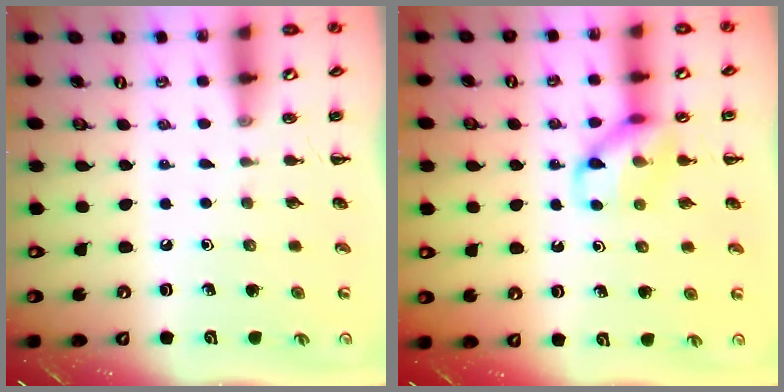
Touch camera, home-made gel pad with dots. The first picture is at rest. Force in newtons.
{"total": 12.8, "press": 12.7, "slide": 1.5}